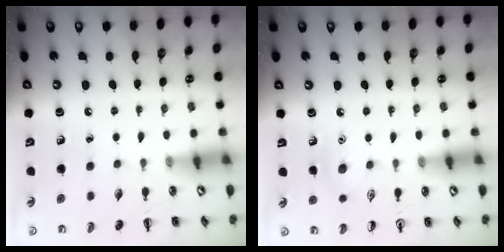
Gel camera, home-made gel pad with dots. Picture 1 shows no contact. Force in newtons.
{"total": 6.8, "press": 6.5, "slide": 2.1}